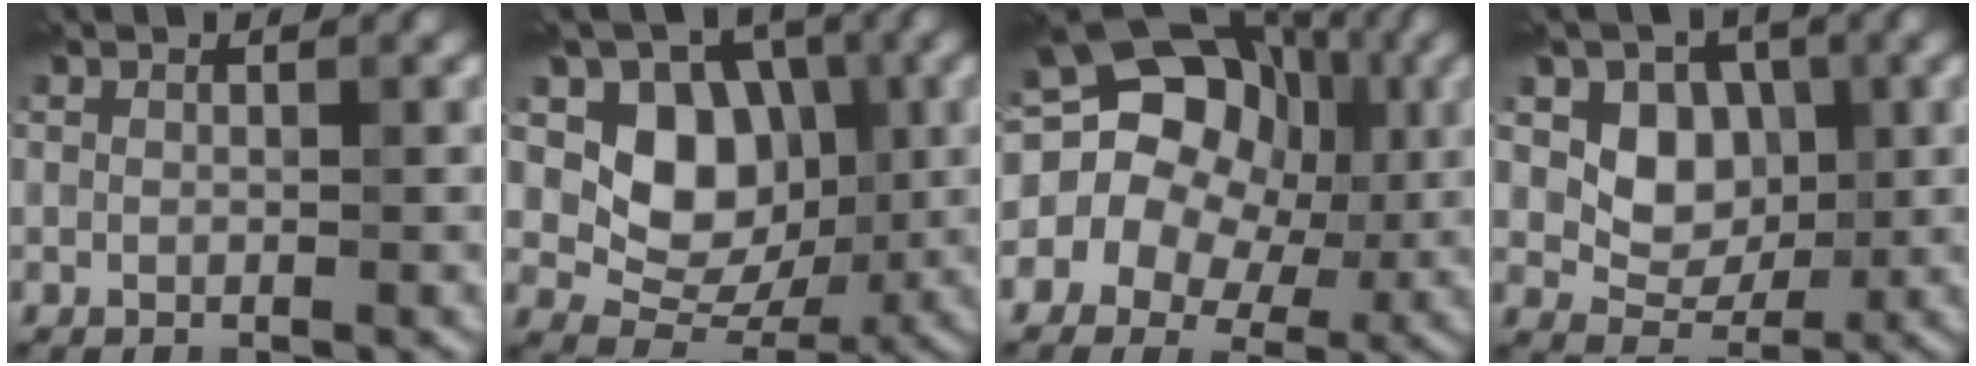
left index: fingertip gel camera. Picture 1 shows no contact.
{"total": 7.3, "force": [1.0, 6.1, 4.0], "torque": [-0.052, -0.014, 0.008]}
{"total": 13.7, "force": [0.6, 12.0, 6.5], "torque": [-0.115, 0.038, -0.018]}
{"total": 5.1, "force": [0.6, 4.2, 2.9], "torque": [-0.044, -0.010, 0.004]}